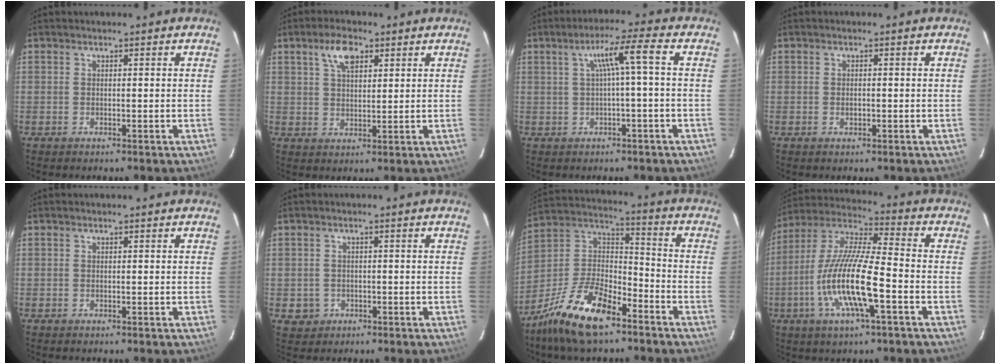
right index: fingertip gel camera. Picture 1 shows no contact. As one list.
[{"total": 5.6, "force": [3.0, 2.7, 4.0], "torque": [-0.071, 0.012, 0.054]}, {"total": 5.4, "force": [0.2, -0.7, 5.4], "torque": [-0.100, 0.009, 0.013]}, {"total": 1.1, "force": [-0.3, 0.7, 0.8], "torque": [-0.013, 0.000, -0.004]}, {"total": 0.0}, {"total": 3.1, "force": [-0.7, 3.0, 0.3], "torque": [-0.012, 0.004, -0.004]}, {"total": 17.1, "force": [-11.3, 6.7, 11.0], "torque": [-0.233, 0.010, -0.213]}, {"total": 16.1, "force": [-5.4, 2.7, 14.9], "torque": [-0.299, -0.011, -0.110]}]